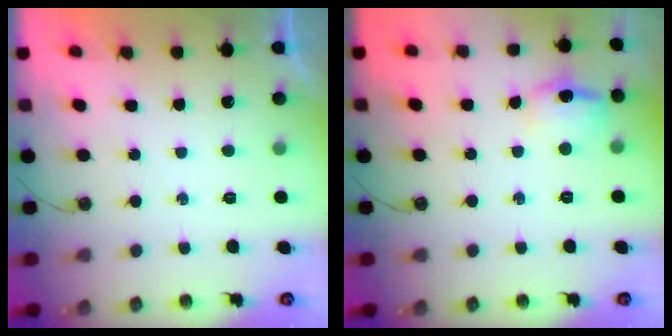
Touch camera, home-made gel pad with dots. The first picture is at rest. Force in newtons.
{"total": 10.1, "press": 10.0, "slide": 0.8}